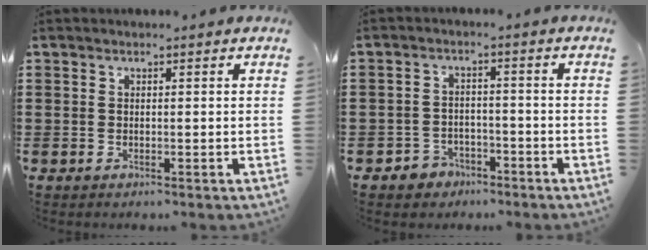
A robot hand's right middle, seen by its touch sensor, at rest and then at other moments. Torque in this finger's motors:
{"motor_torque": [0.50, -0.37, 0.00, 0.02]}